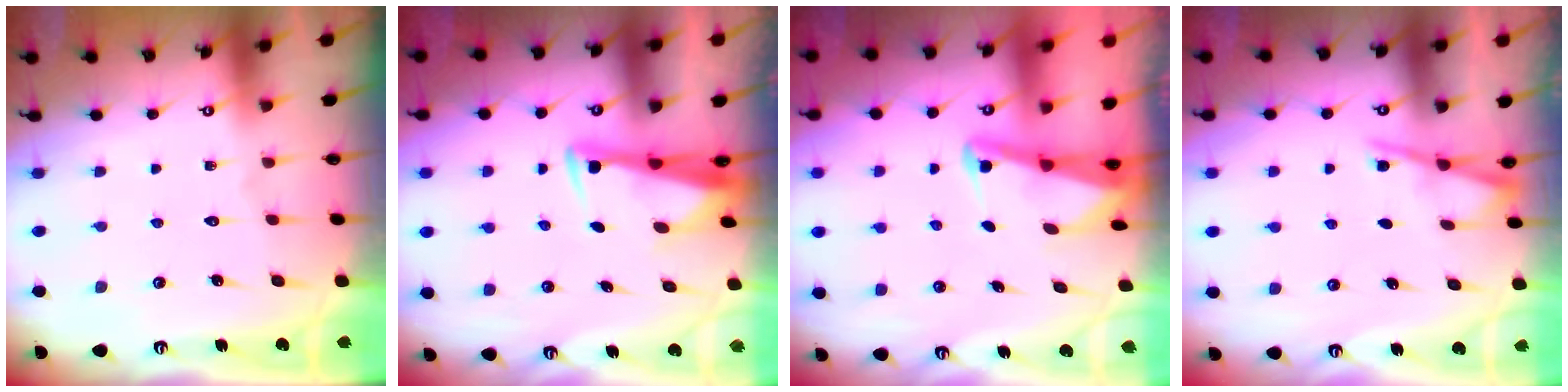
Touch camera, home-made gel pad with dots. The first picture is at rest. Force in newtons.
{"total": 3.4, "press": 3.3, "slide": 0.8}
{"total": 2.7, "press": 2.7, "slide": 0.6}
{"total": 3.7, "press": 3.7, "slide": 0.6}